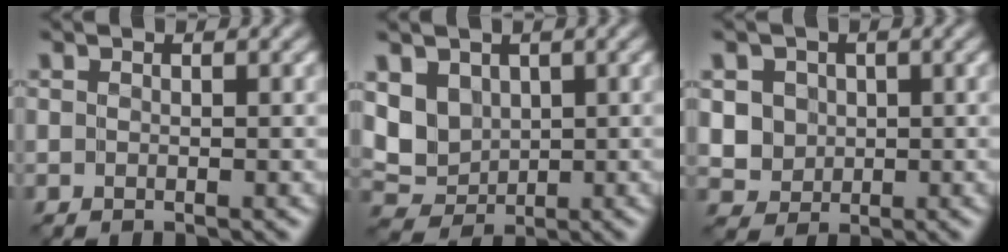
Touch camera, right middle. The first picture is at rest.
{"total": 3.3, "force": [1.2, 2.7, 1.3], "torque": [-0.034, -0.004, 0.023]}
{"total": 3.9, "force": [1.1, 3.5, 1.2], "torque": [-0.018, 0.012, 0.020]}